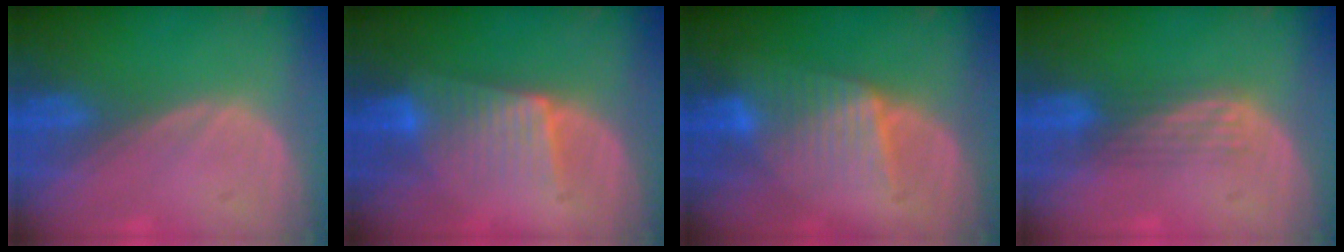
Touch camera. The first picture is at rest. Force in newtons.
{"total": 6.3, "press": 6.0, "slide": 2.0}
{"total": 6.4, "press": 6.2, "slide": 1.6}
{"total": 2.9, "press": 2.7, "slide": 1.2}